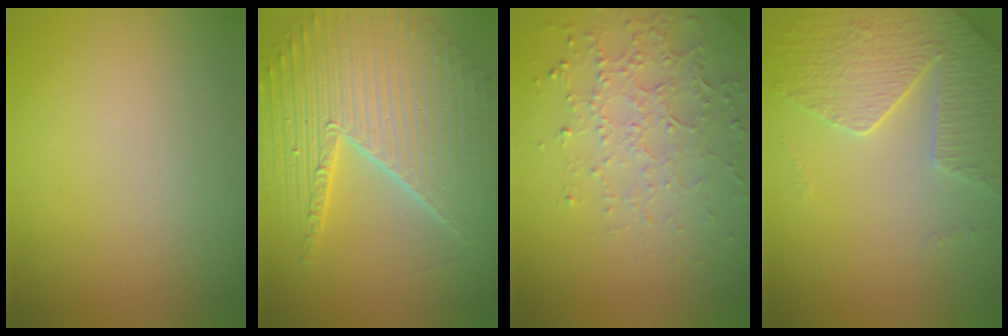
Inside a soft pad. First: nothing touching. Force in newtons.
{"total": 10.6, "press": 6.9, "slide": 8.1}
{"total": 4.6, "press": 3.3, "slide": 3.2}
{"total": 4.3, "press": 4.1, "slide": 1.1}